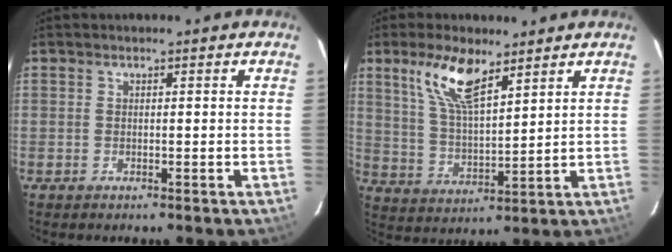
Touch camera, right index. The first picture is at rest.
{"total": 10.6, "force": [6.7, 3.4, 7.4], "torque": [-0.146, 0.008, 0.137]}